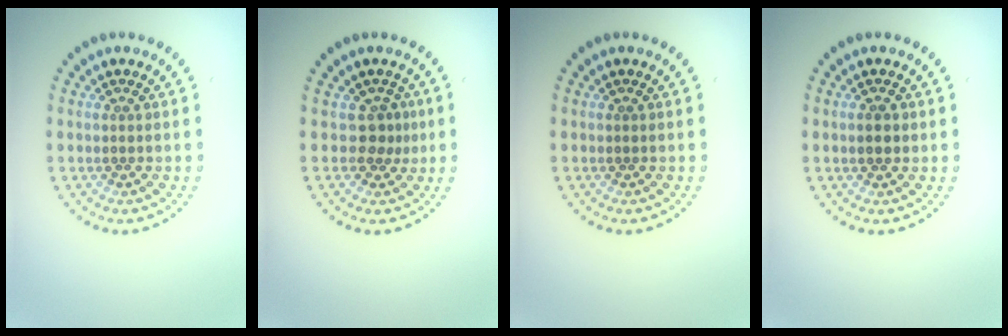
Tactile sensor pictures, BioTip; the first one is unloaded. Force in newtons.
{"total": 1.7, "press": 1.2, "slide": 1.2}
{"total": 0.0}
{"total": 1.8, "press": 1.8, "slide": 0.1}